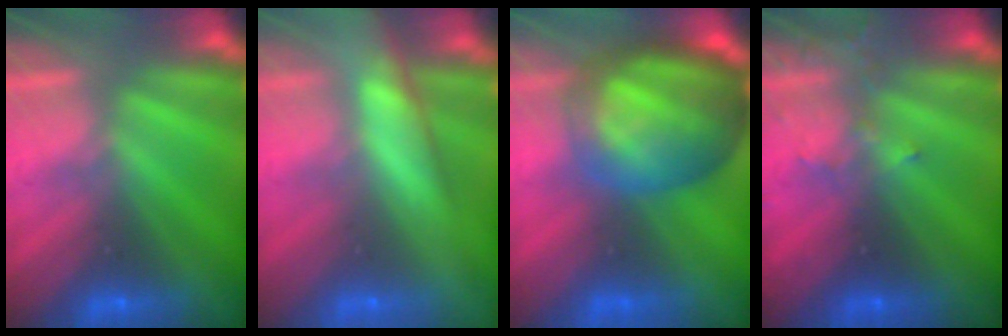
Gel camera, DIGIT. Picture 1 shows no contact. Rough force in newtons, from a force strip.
{"total": 5.9}
{"total": 5.7}
{"total": 3.3}